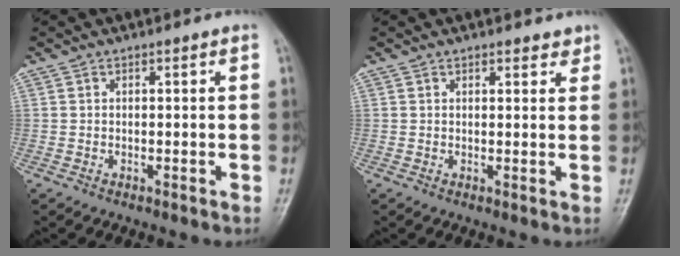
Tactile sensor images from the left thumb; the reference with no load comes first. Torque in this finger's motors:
{"motor_torque": [-0.30, -0.38, -0.06, 0.00, 0.09]}